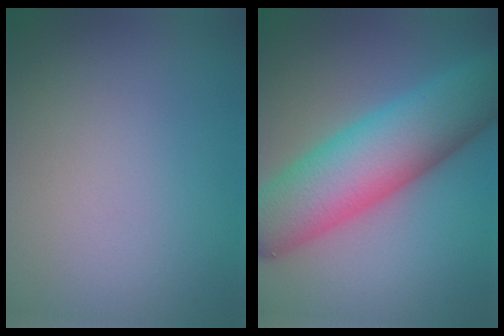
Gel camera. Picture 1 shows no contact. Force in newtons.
{"total": 11.1, "press": 11.1, "slide": 0.3}